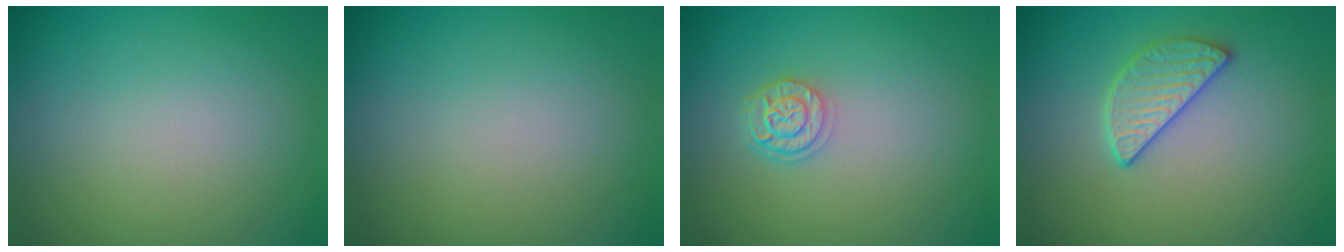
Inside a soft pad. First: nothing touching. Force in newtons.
{"total": 0.0}
{"total": 2.4, "press": 2.0, "slide": 1.3}
{"total": 2.9, "press": 2.6, "slide": 1.1}